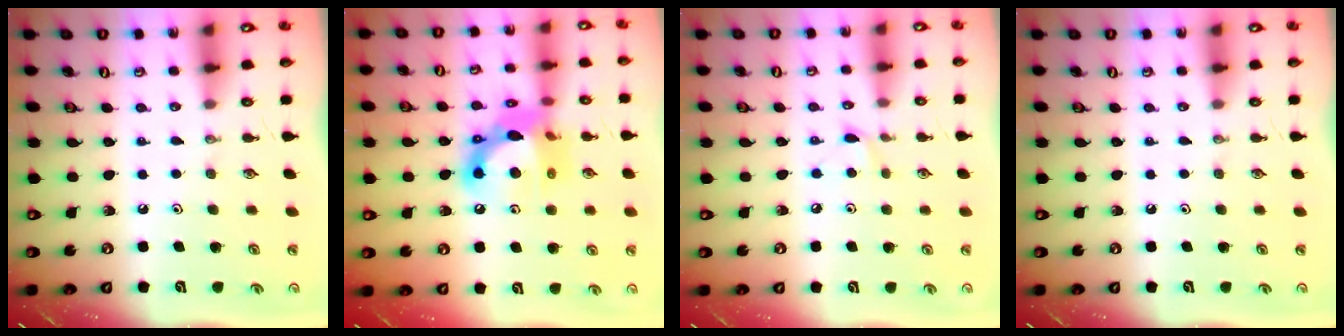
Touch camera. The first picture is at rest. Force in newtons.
{"total": 15.3, "press": 15.3, "slide": 0.9}
{"total": 4.3, "press": 4.3, "slide": 0.5}
{"total": 0.0}